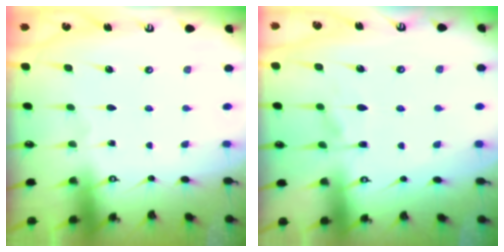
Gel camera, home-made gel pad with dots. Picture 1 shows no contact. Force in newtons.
{"total": 1.3, "press": 0.6, "slide": 1.1}